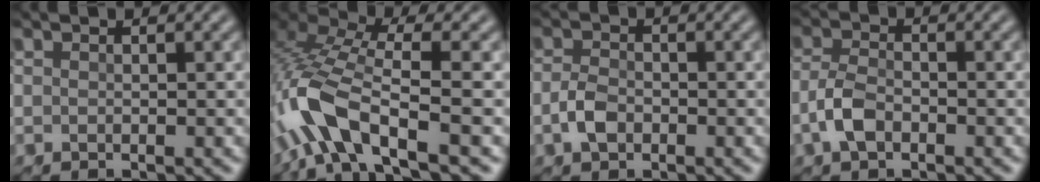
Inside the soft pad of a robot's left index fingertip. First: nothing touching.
{"total": 7.6, "force": [-3.8, 1.5, 6.4], "torque": [-0.153, 0.012, -0.088]}
{"total": 1.9, "force": [-1.2, 0.9, 1.2], "torque": [-0.030, 0.004, -0.026]}
{"total": 2.7, "force": [-1.7, 1.0, 1.7], "torque": [-0.047, 0.005, -0.039]}